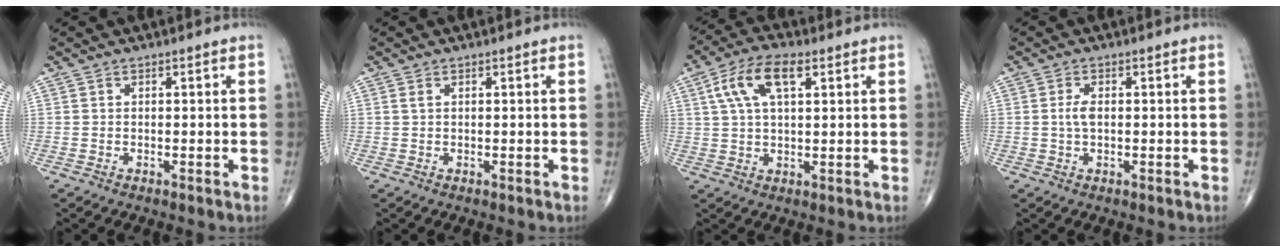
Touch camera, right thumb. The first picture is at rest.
{"total": 0.6, "force": [0.3, 0.3, 0.5], "torque": [-0.013, 0.007, 0.007]}
{"total": 9.8, "force": [3.7, 4.3, 8.0], "torque": [-0.160, 0.014, 0.068]}
{"total": 2.4, "force": [0.1, 1.2, 2.0], "torque": [-0.044, 0.001, 0.000]}